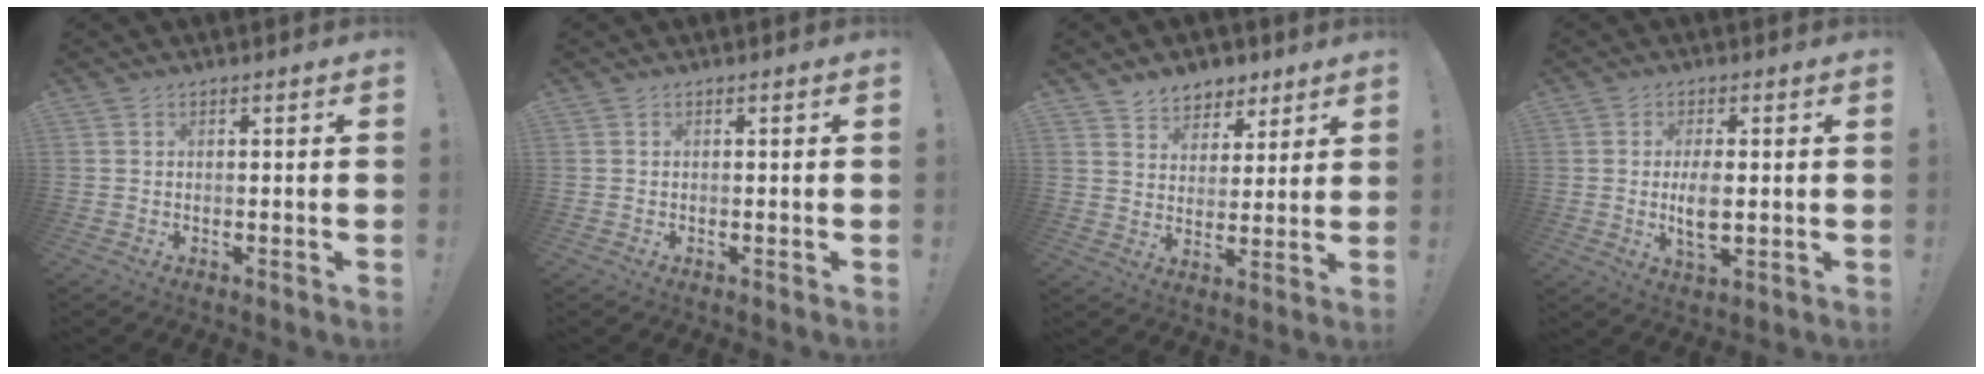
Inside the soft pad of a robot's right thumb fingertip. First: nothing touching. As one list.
[{"total": 0.0}, {"total": 7.3, "force": [5.4, 4.8, 0.6], "torque": [-0.005, -0.047, 0.105]}, {"total": 6.3, "force": [-0.2, 3.5, 5.2], "torque": [-0.083, -0.004, -0.007]}]